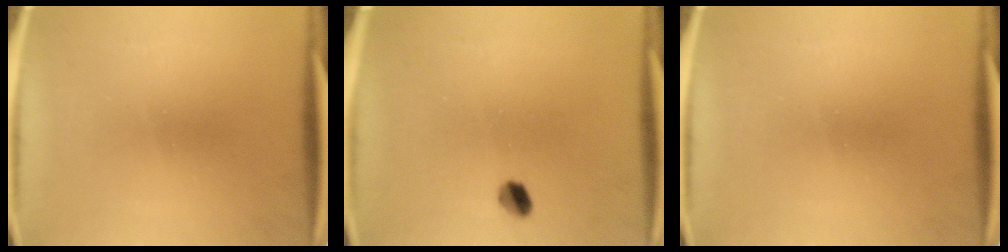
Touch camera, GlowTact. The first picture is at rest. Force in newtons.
{"total": 2.7}
{"total": 0.0}